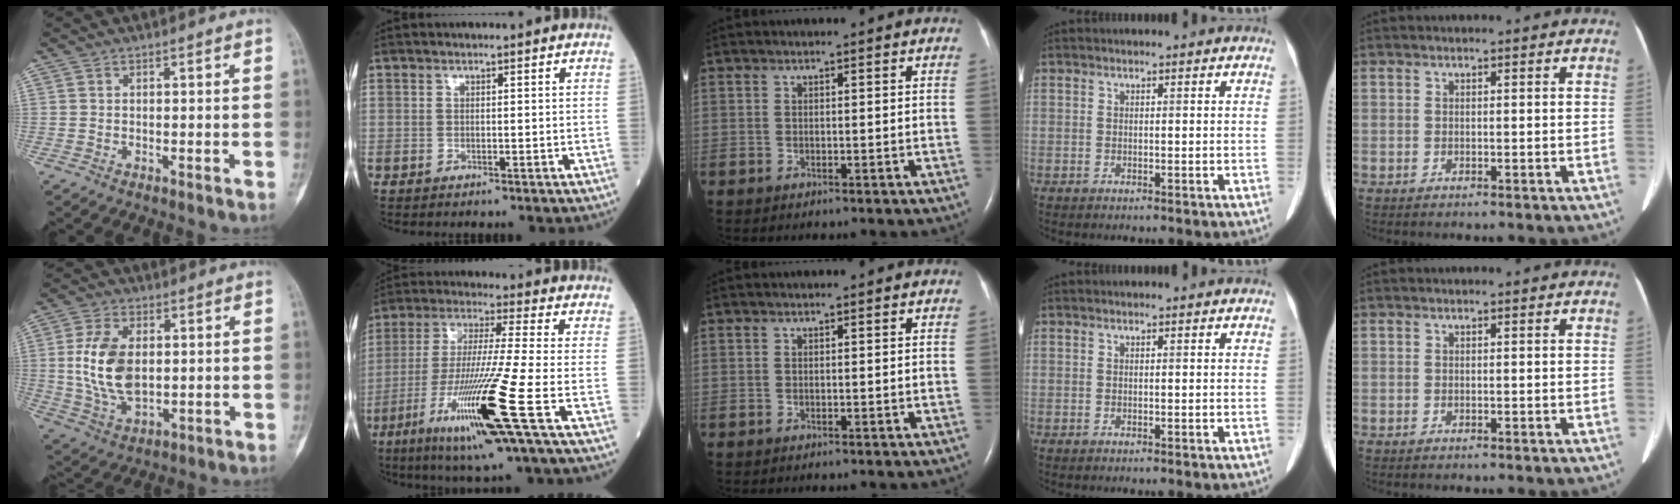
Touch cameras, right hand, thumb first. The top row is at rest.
{"thumb": {"total": 12.3, "force": [0.9, 7.3, 9.8], "torque": [-0.188, -0.007, 0.025]}, "index": {"total": 16.2, "force": [-6.5, -1.6, 14.8], "torque": [-0.302, -0.035, -0.124]}}